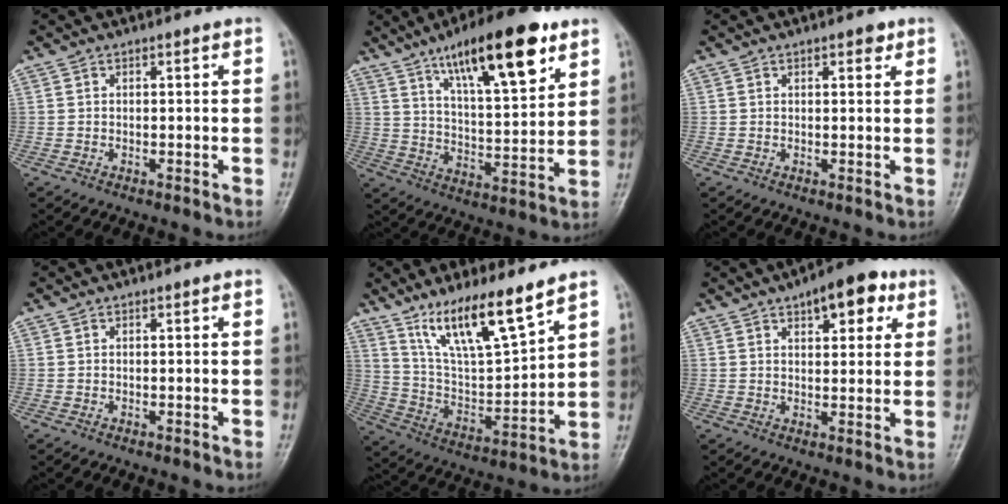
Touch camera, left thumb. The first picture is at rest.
{"total": 19.1, "force": [10.9, 5.5, 14.6], "torque": [-0.206, -0.046, 0.181]}
{"total": 2.0, "force": [1.2, 0.9, 1.3], "torque": [-0.012, -0.004, 0.015]}
{"total": 0.0}
{"total": 14.9, "force": [10.8, 2.7, 10.0], "torque": [-0.166, -0.062, 0.212]}
{"total": 9.4, "force": [4.8, 4.3, 6.8], "torque": [-0.062, -0.009, 0.061]}